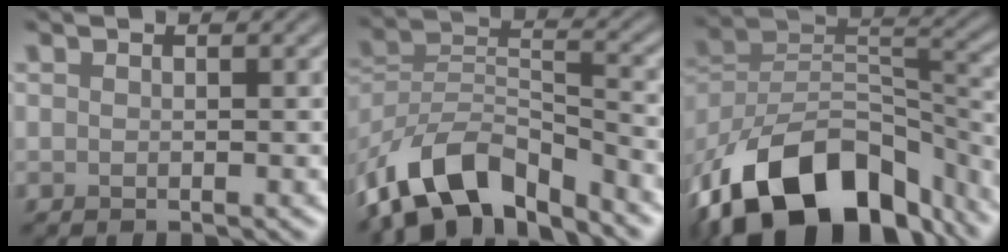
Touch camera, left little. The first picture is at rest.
{"total": 10.3, "force": [-7.5, 4.3, 5.6], "torque": [-0.098, 0.000, -0.148]}
{"total": 16.3, "force": [-10.2, 9.4, 8.7], "torque": [-0.187, 0.005, -0.165]}